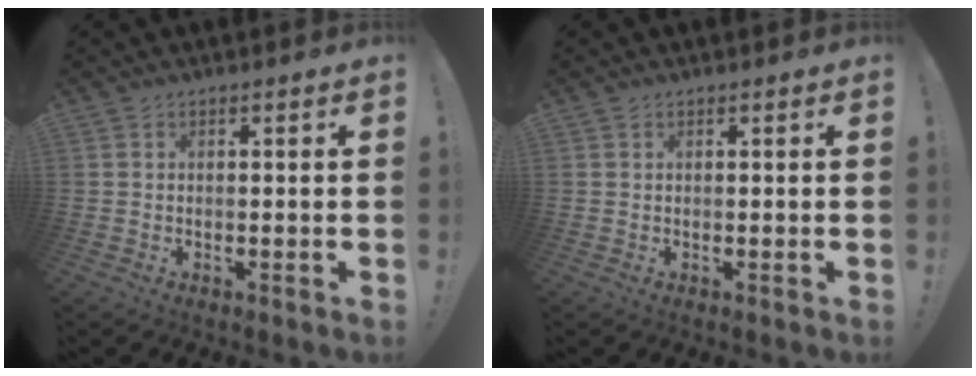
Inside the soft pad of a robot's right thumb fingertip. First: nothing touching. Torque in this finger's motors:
{"motor_torque": [-0.06, -0.19, -0.20, 0.09, 0.00]}